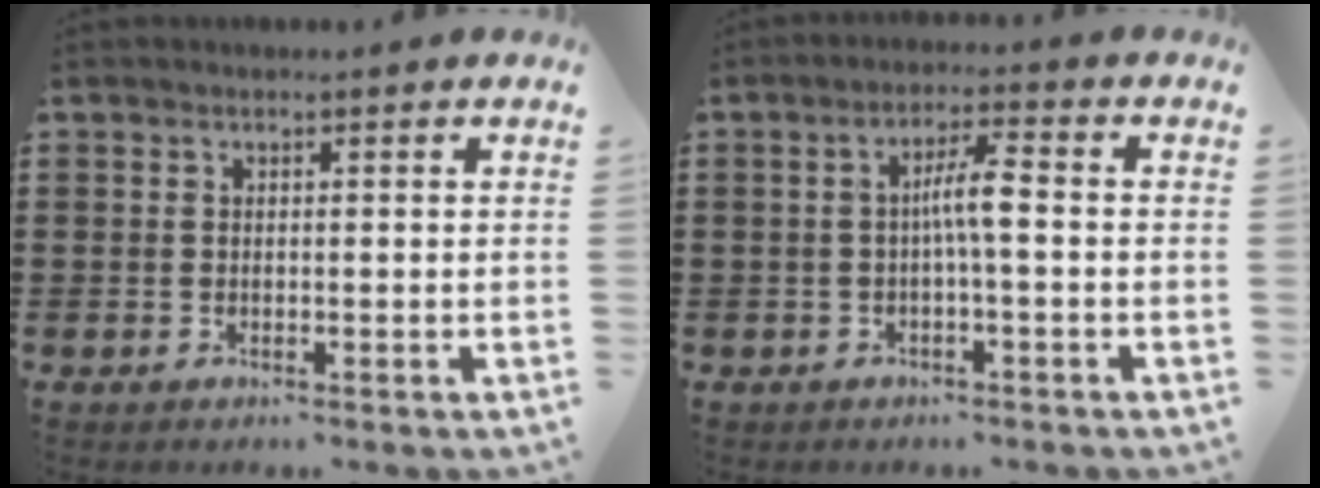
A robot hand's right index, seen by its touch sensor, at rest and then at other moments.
{"total": 4.5, "force": [-0.4, 0.5, 4.4], "torque": [-0.082, 0.007, -0.013]}